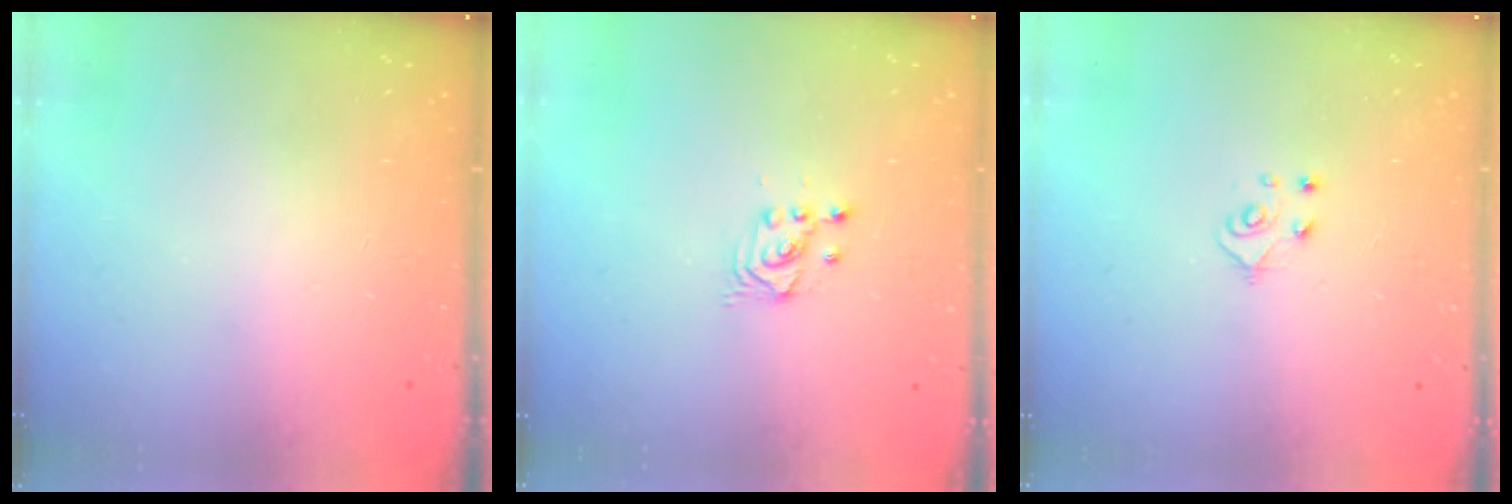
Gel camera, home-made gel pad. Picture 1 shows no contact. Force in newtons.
{"total": 2.7, "press": 2.7, "slide": 0.2}
{"total": 4.9, "press": 4.8, "slide": 0.5}